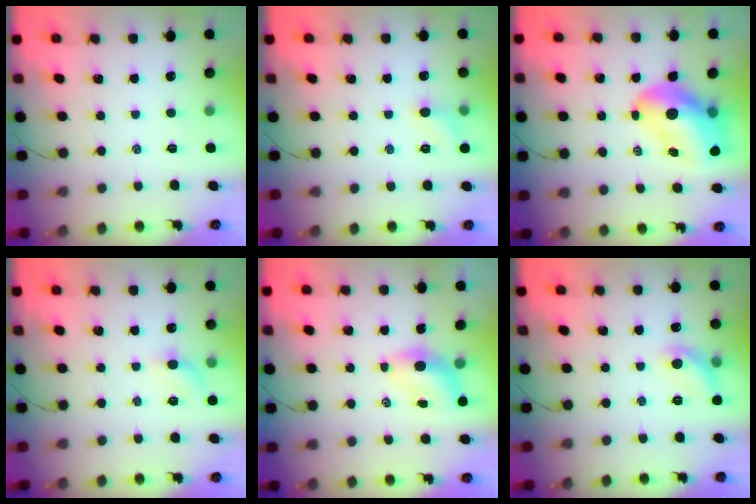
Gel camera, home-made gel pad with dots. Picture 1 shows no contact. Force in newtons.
{"total": 5.8, "press": 5.6, "slide": 1.6}
{"total": 14.3, "press": 13.7, "slide": 4.1}
{"total": 4.5, "press": 4.3, "slide": 1.1}
{"total": 5.1, "press": 4.9, "slide": 1.4}
{"total": 8.1, "press": 8.1, "slide": 0.7}